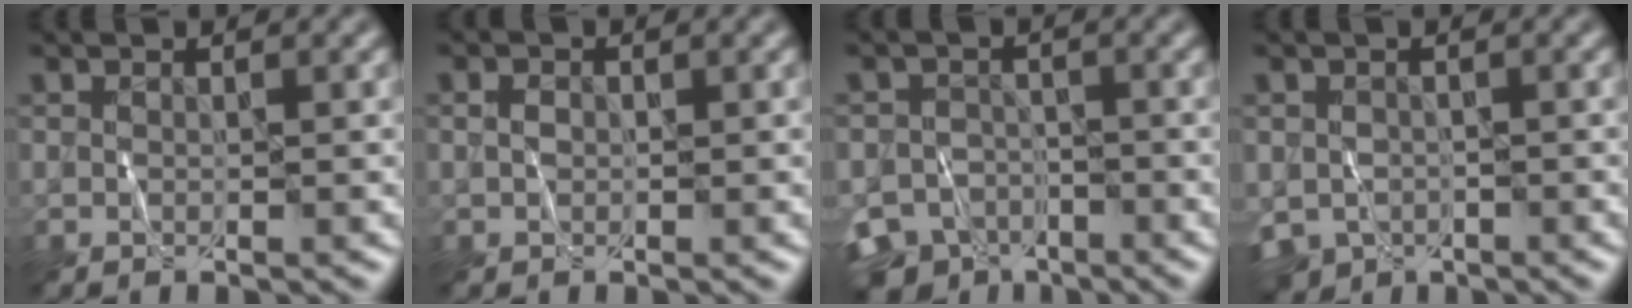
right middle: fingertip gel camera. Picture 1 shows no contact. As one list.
[{"total": 1.2, "force": [0.1, 1.1, 0.6], "torque": [-0.011, 0.002, 0.000]}, {"total": 7.5, "force": [-5.5, 4.6, 2.2], "torque": [-0.031, -0.018, -0.096]}, {"total": 3.7, "force": [-1.9, 2.6, 1.7], "torque": [-0.032, -0.013, -0.036]}]